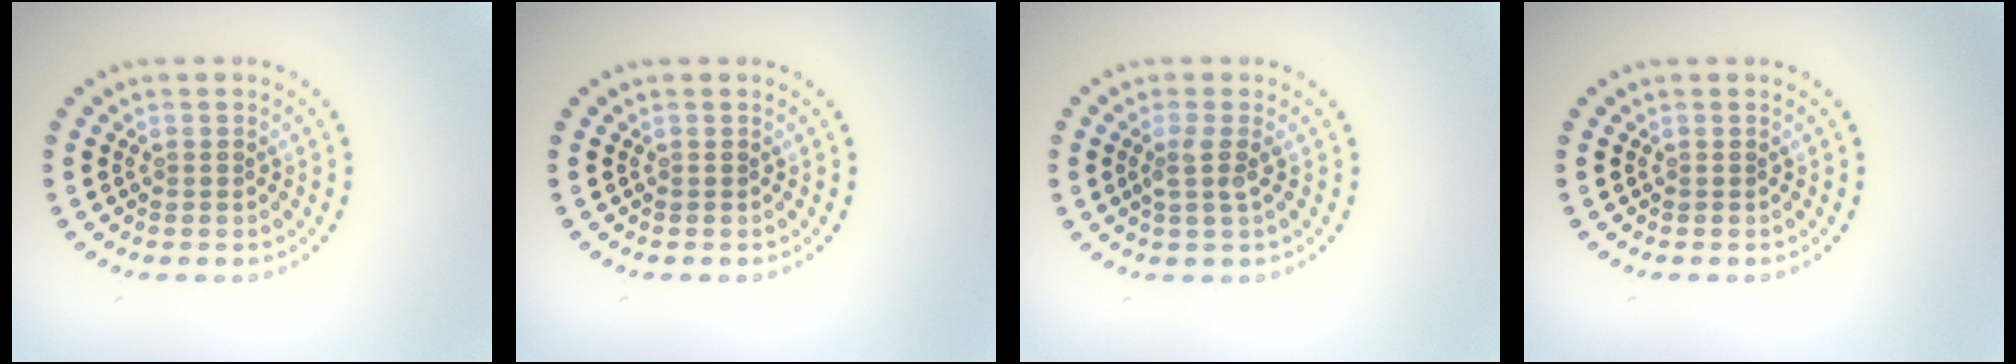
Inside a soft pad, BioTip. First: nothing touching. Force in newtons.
{"total": 0.0}
{"total": 1.8, "press": 1.3, "slide": 1.2}
{"total": 0.0}